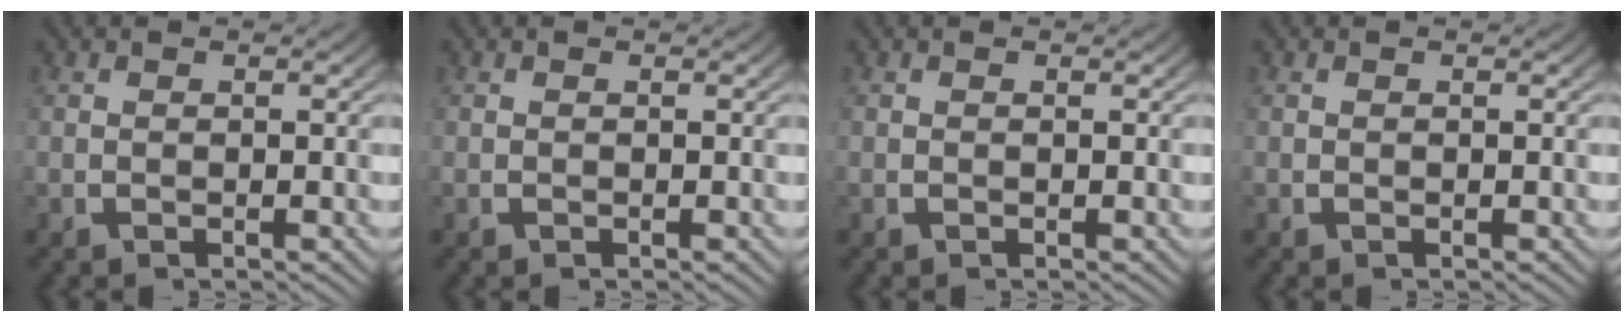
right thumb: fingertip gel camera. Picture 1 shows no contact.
{"total": 0.0}
{"total": 0.0}
{"total": 0.0}